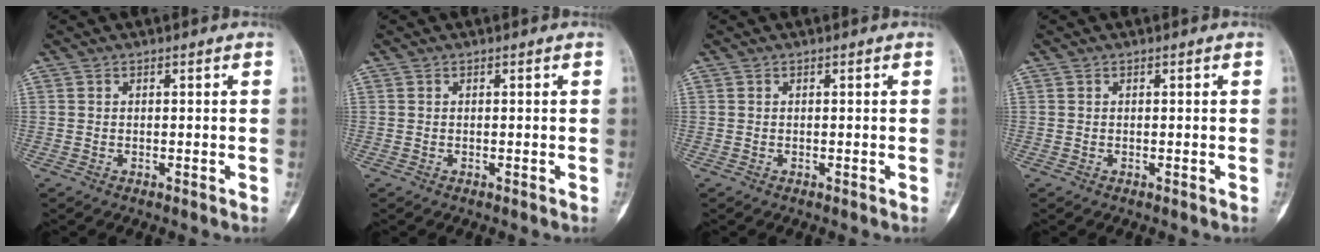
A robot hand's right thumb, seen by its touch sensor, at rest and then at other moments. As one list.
[{"total": 0.0}, {"total": 0.0}, {"total": 0.0}]